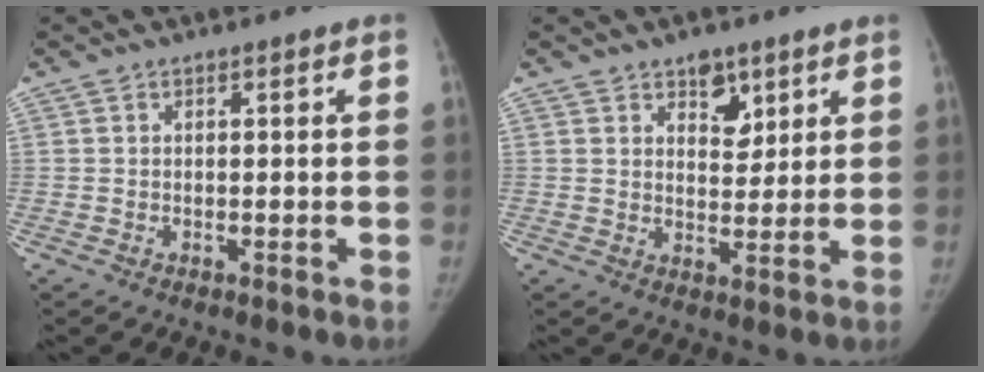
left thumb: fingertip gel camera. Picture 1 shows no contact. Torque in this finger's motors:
{"motor_torque": [0.74, -0.18, 0.54, -0.61, 0.16]}